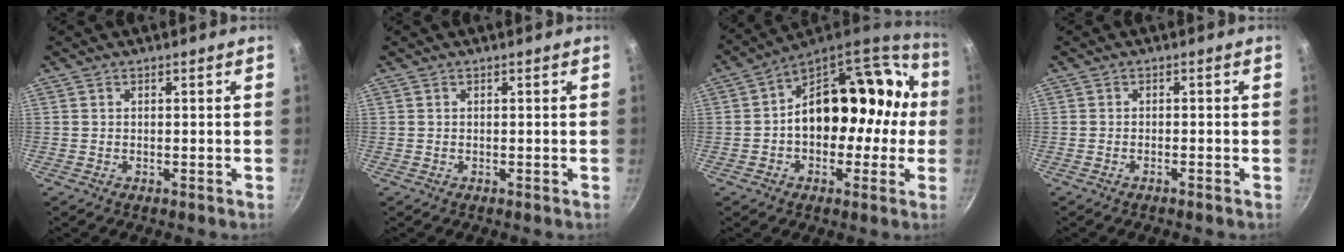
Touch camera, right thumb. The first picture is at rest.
{"total": 0.0}
{"total": 22.5, "force": [0.7, 16.0, 15.9], "torque": [-0.176, 0.074, 0.009]}
{"total": 0.8, "force": [-0.7, 0.1, 0.4], "torque": [-0.018, 0.006, -0.014]}